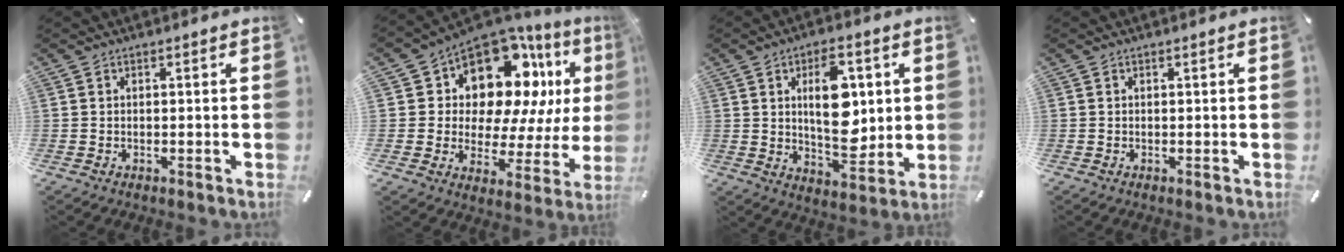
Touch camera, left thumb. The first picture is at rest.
{"total": 15.9, "force": [8.2, 10.4, 8.9], "torque": [-0.127, -0.072, 0.143]}
{"total": 14.3, "force": [2.8, 8.1, 11.4], "torque": [-0.181, -0.007, 0.041]}
{"total": 0.0}